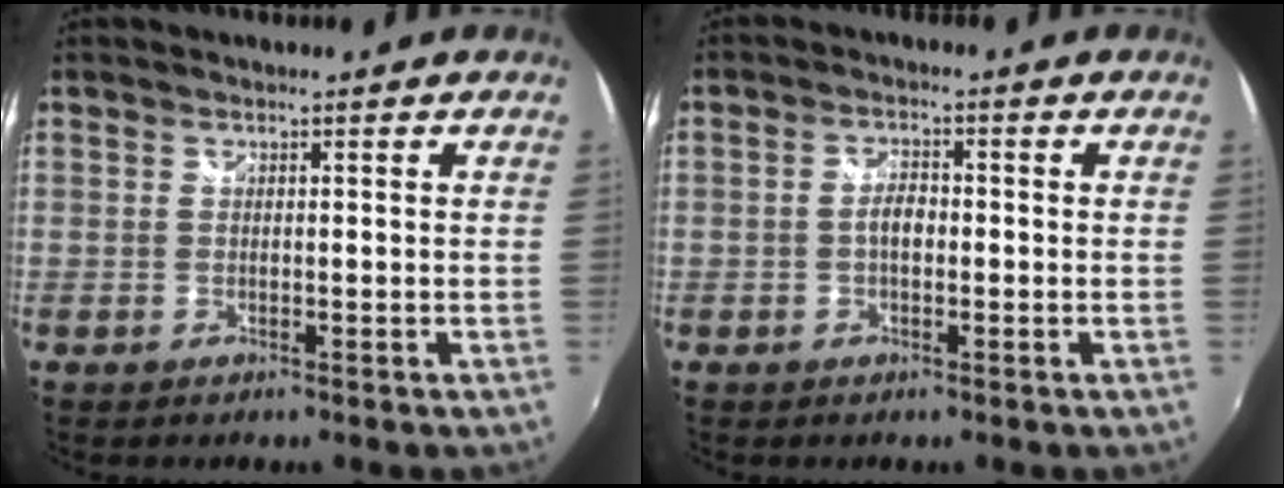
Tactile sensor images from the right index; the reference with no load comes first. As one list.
[{"total": 2.9, "force": [-0.5, 1.5, 2.4], "torque": [-0.045, 0.008, -0.011]}]